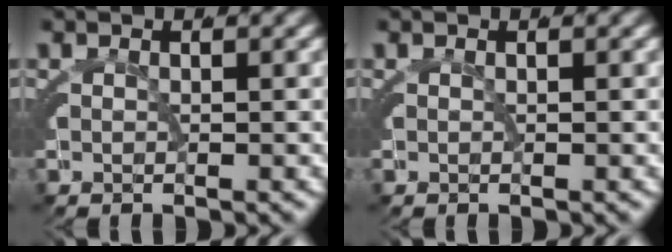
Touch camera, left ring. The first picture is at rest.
{"total": 0.0}